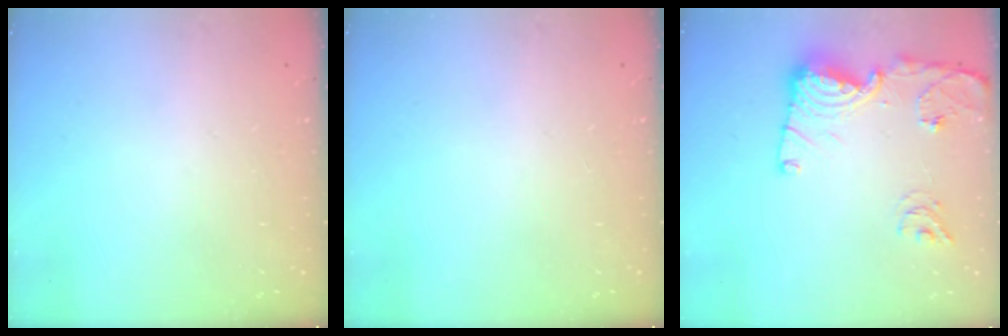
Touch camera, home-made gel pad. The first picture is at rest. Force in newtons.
{"total": 0.0}
{"total": 14.6, "press": 14.6, "slide": 1.0}